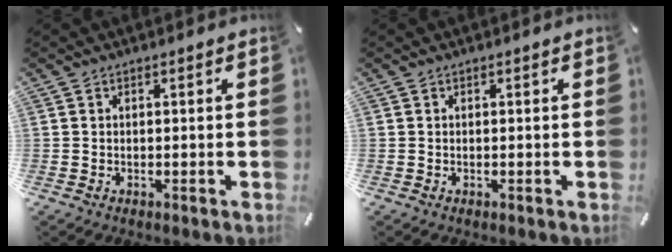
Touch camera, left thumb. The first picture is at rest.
{"total": 0.0}